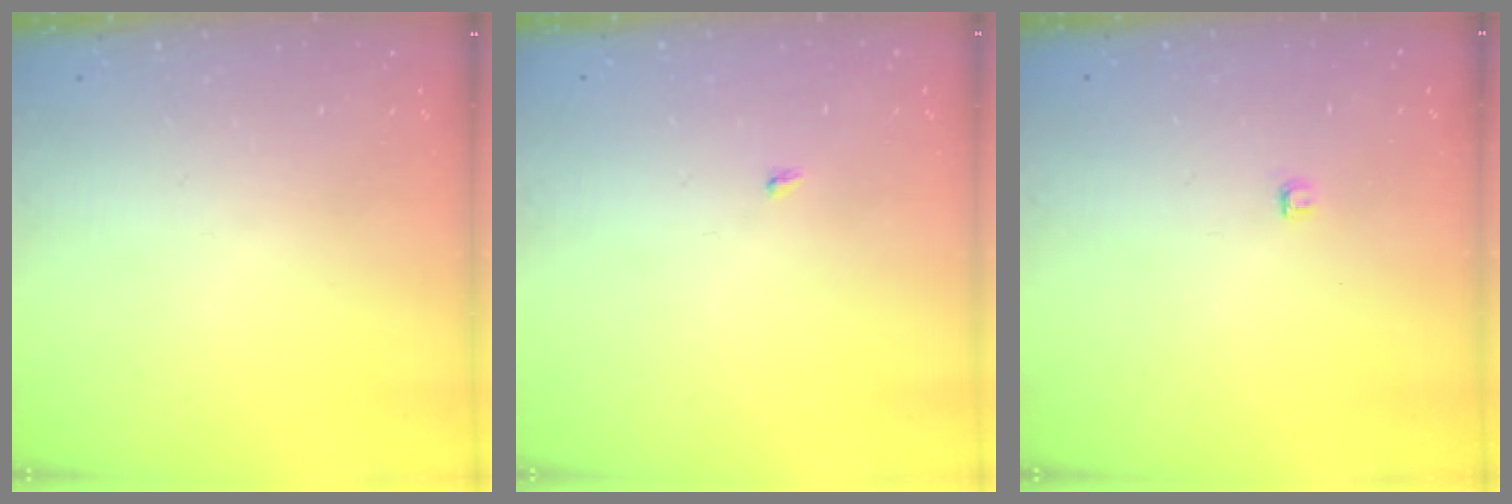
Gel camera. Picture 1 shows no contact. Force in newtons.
{"total": 1.9, "press": 1.9, "slide": 0.3}
{"total": 2.8, "press": 2.7, "slide": 0.3}